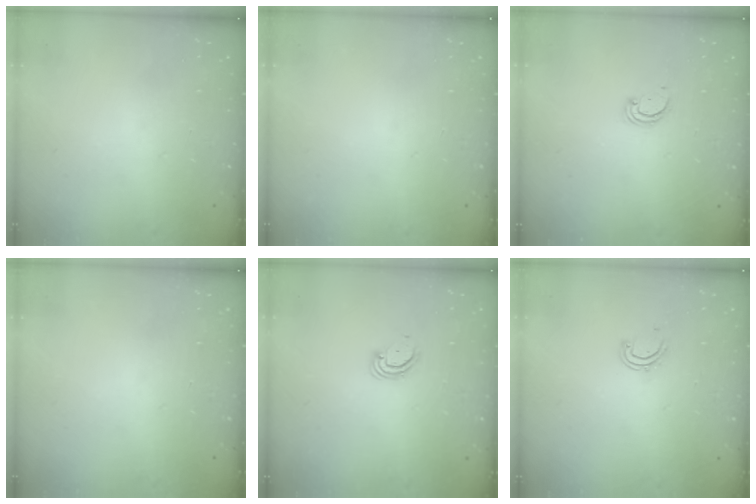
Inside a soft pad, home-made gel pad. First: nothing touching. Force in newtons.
{"total": 0.0}
{"total": 2.1, "press": 2.1, "slide": 0.2}
{"total": 0.0}
{"total": 3.6, "press": 3.6, "slide": 0.3}
{"total": 4.8, "press": 4.5, "slide": 1.8}